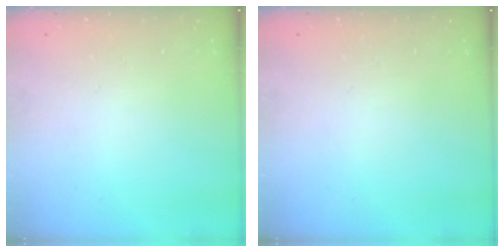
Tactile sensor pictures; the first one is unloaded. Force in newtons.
{"total": 0.0}